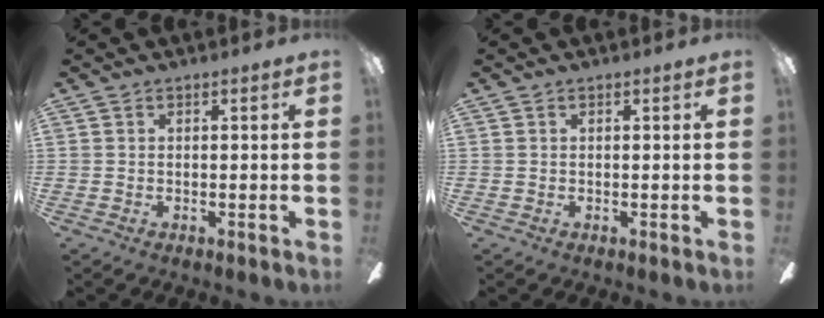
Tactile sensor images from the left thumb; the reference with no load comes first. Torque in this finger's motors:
{"motor_torque": [0.00, 0.00, 0.00, 0.00, 0.00]}